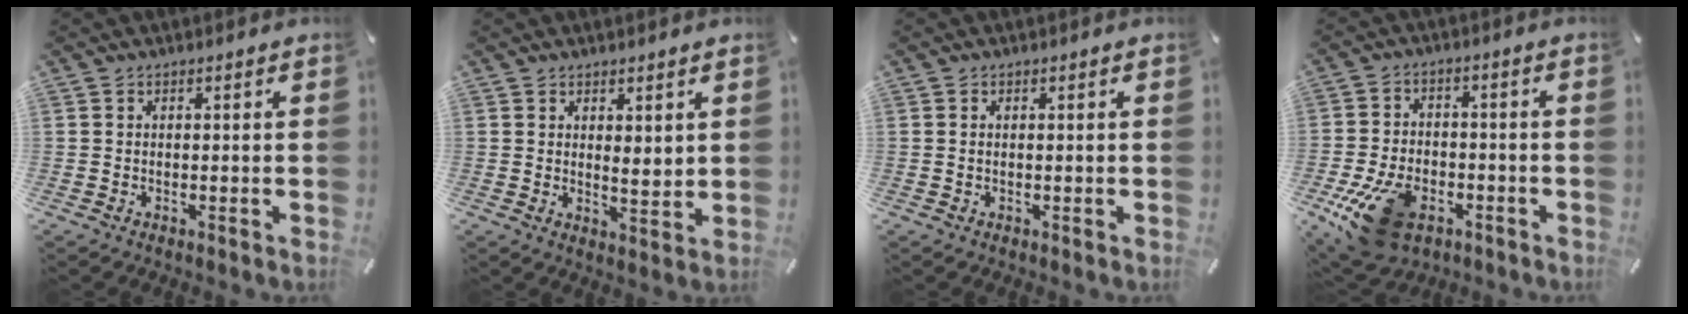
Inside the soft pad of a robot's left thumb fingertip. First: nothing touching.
{"total": 3.2, "force": [2.6, 1.3, 1.4], "torque": [-0.016, -0.017, 0.044]}
{"total": 0.6, "force": [0.1, 0.2, 0.6], "torque": [-0.013, 0.000, 0.001]}
{"total": 14.3, "force": [-6.7, 8.9, 8.9], "torque": [-0.169, 0.031, -0.112]}